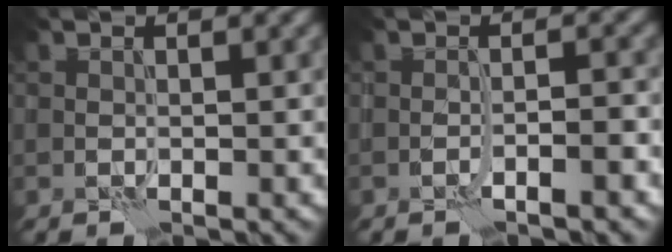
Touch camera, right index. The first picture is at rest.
{"total": 1.7, "force": [-1.1, 0.0, 1.2], "torque": [-0.017, 0.010, -0.023]}